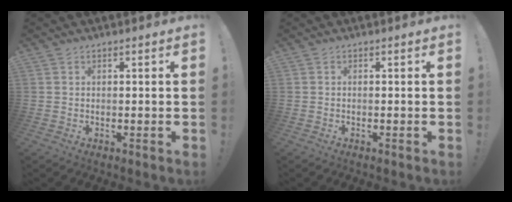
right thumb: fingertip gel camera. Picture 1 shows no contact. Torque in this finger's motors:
{"motor_torque": [-0.09, -0.09, 0.12, -0.06, 0.05]}